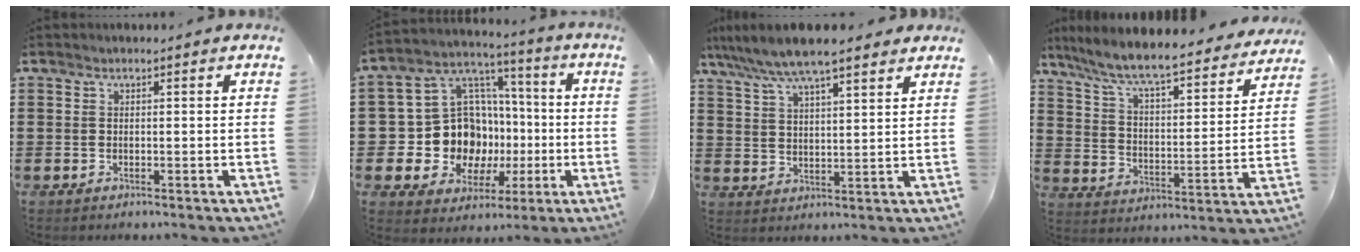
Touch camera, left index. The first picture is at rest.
{"total": 13.0, "force": [-2.6, 11.8, 4.9], "torque": [-0.137, 0.003, -0.034]}
{"total": 7.5, "force": [6.3, 1.2, 3.9], "torque": [-0.094, -0.014, 0.112]}
{"total": 7.5, "force": [6.8, 0.1, 3.2], "torque": [-0.091, -0.051, 0.109]}